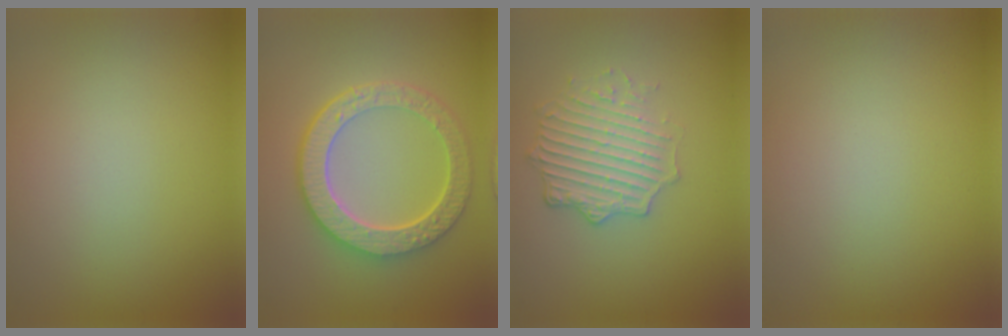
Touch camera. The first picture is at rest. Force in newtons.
{"total": 6.8, "press": 5.3, "slide": 4.3}
{"total": 3.9, "press": 3.3, "slide": 2.1}
{"total": 0.0}